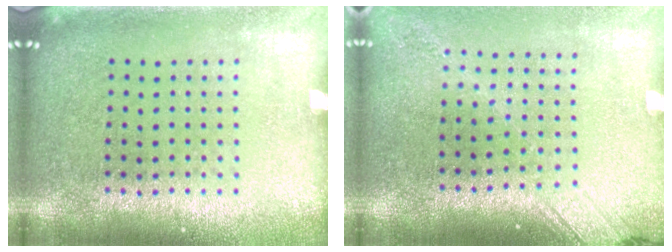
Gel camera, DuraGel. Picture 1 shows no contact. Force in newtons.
{"total": 1.8, "press": 1.4, "slide": 1.2}